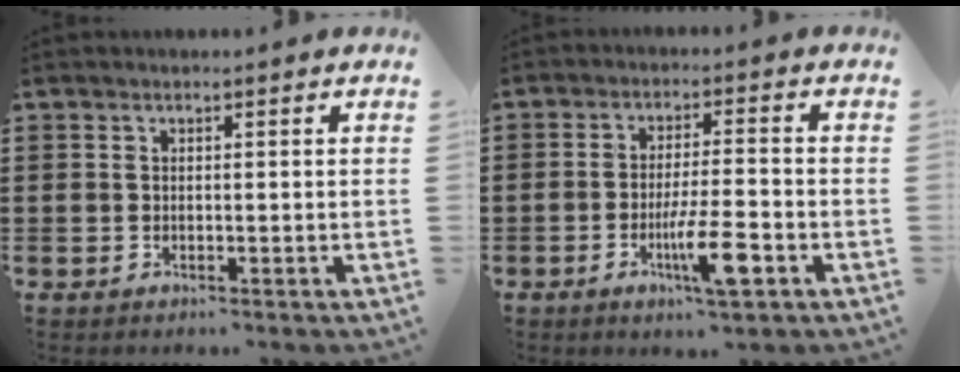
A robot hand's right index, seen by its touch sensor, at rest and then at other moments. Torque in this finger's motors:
{"motor_torque": [1.64, -0.49, 0.74, 0.21]}